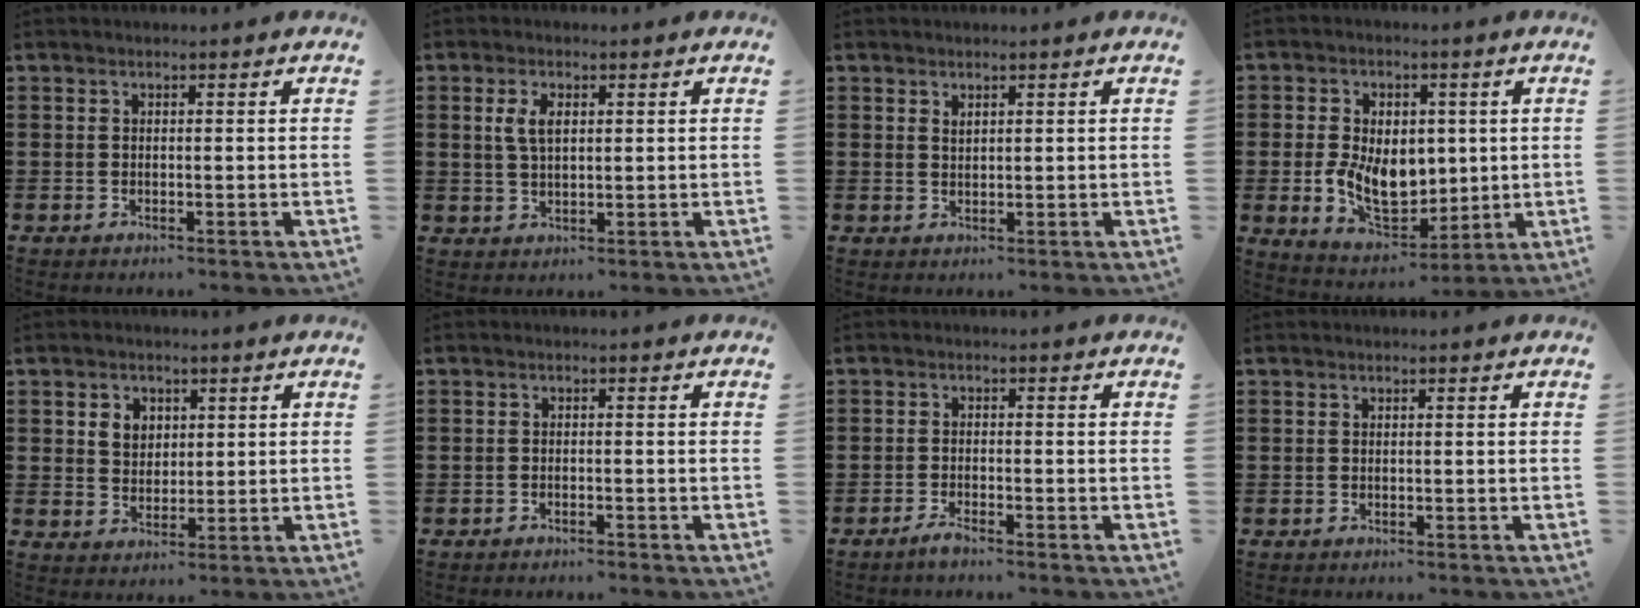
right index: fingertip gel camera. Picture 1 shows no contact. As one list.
[{"total": 3.6, "force": [1.0, 1.8, 3.0], "torque": [-0.064, 0.009, 0.016]}, {"total": 0.9, "force": [0.7, 0.4, 0.2], "torque": [-0.005, 0.002, 0.014]}, {"total": 9.1, "force": [-0.1, 6.7, 6.2], "torque": [-0.118, 0.007, -0.003]}, {"total": 3.4, "force": [1.4, 2.9, 1.1], "torque": [-0.032, 0.012, 0.023]}, {"total": 0.8, "force": [-0.8, 0.1, 0.1], "torque": [-0.004, 0.002, -0.017]}, {"total": 1.8, "force": [-1.4, 0.1, 1.1], "torque": [-0.025, -0.003, -0.028]}, {"total": 0.0}]